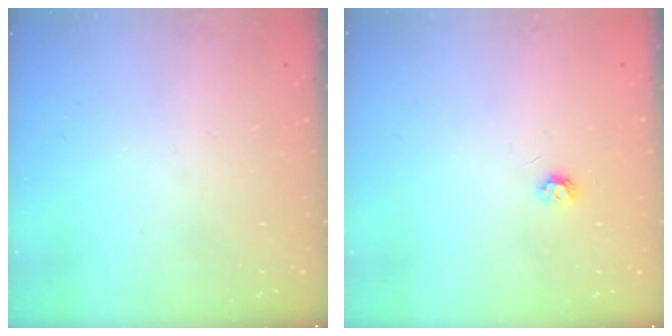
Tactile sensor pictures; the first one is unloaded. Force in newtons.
{"total": 3.7, "press": 3.7, "slide": 0.4}